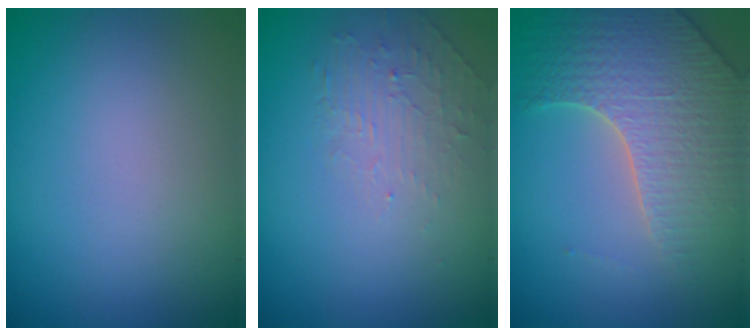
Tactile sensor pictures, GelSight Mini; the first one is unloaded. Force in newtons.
{"total": 1.8, "press": 0.5, "slide": 1.7}
{"total": 4.5, "press": 4.4, "slide": 1.2}